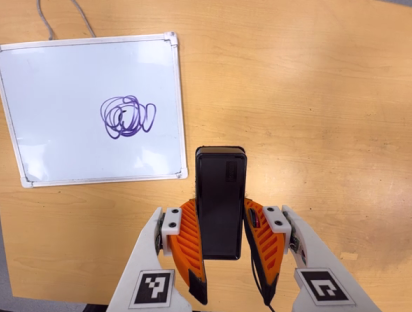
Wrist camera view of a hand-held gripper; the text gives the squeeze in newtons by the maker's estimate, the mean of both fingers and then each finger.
{"total": 5.3, "left": 3.6, "right": 7.0}